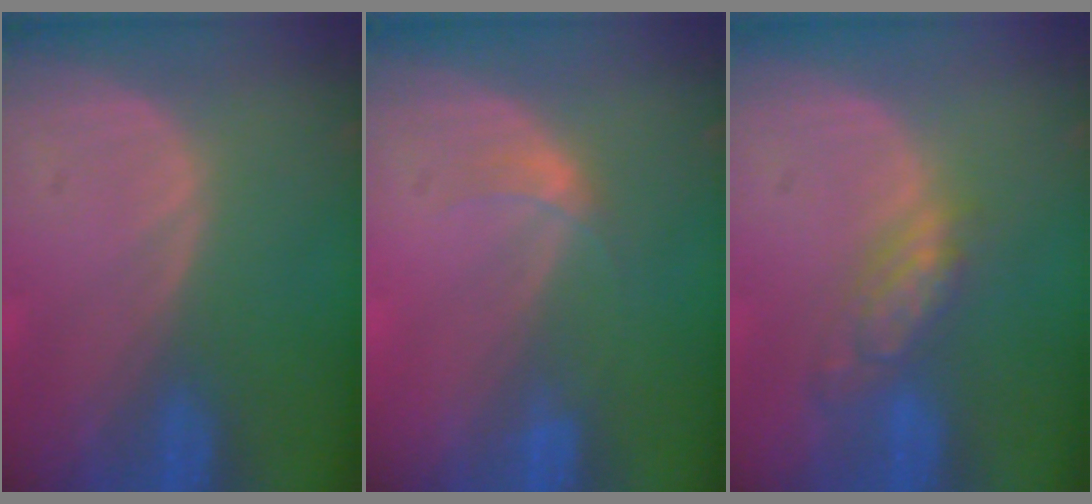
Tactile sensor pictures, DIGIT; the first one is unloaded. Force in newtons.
{"total": 1.7, "press": 1.7, "slide": 0.2}
{"total": 5.5, "press": 4.7, "slide": 2.7}